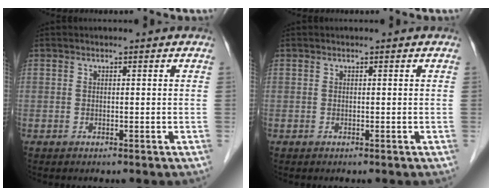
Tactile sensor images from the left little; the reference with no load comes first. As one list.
[{"total": 0.0}]